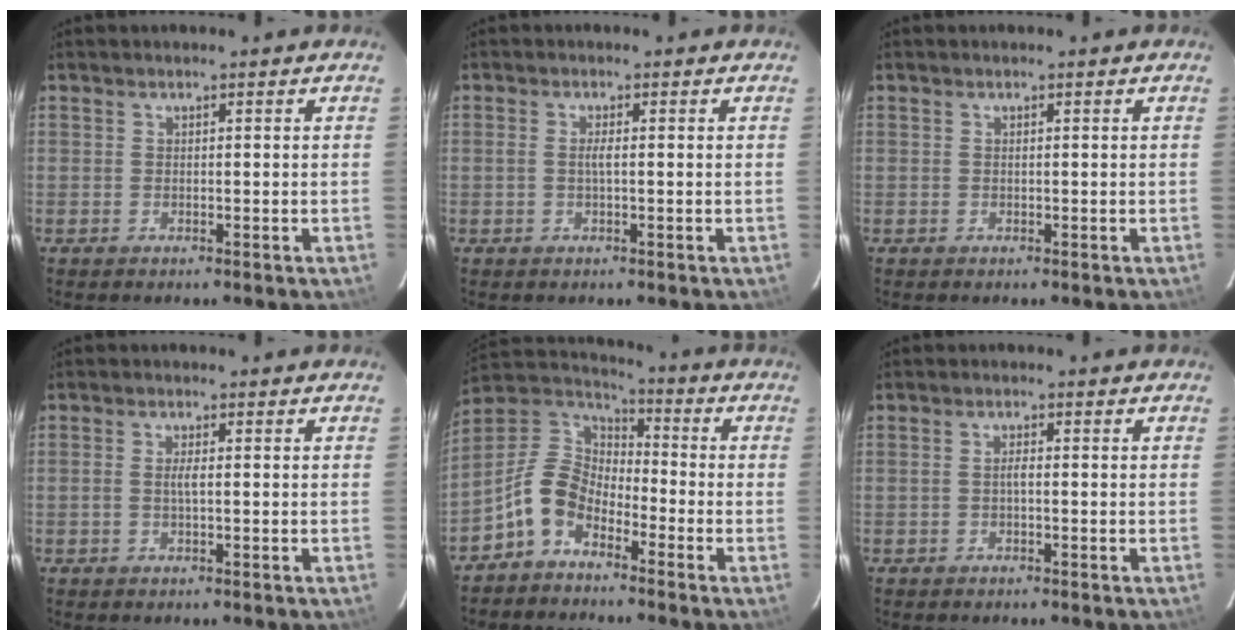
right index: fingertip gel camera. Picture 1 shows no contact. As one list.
[{"total": 1.4, "force": [-0.2, 0.1, 1.4], "torque": [-0.028, 0.001, -0.005]}, {"total": 0.0}, {"total": 1.6, "force": [-0.2, 0.2, 1.6], "torque": [-0.032, 0.001, -0.006]}, {"total": 10.2, "force": [-5.8, 6.4, 5.4], "torque": [-0.116, 0.028, -0.126]}, {"total": 1.2, "force": [-0.4, 0.2, 1.1], "torque": [-0.022, 0.006, -0.008]}]